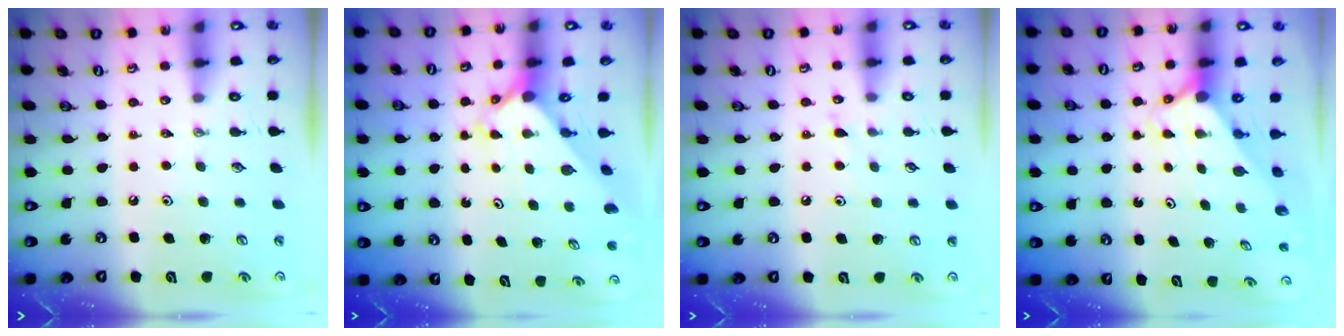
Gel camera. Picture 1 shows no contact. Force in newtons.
{"total": 2.6, "press": 2.6, "slide": 0.2}
{"total": 3.9, "press": 3.8, "slide": 0.5}
{"total": 2.1, "press": 2.1, "slide": 0.2}